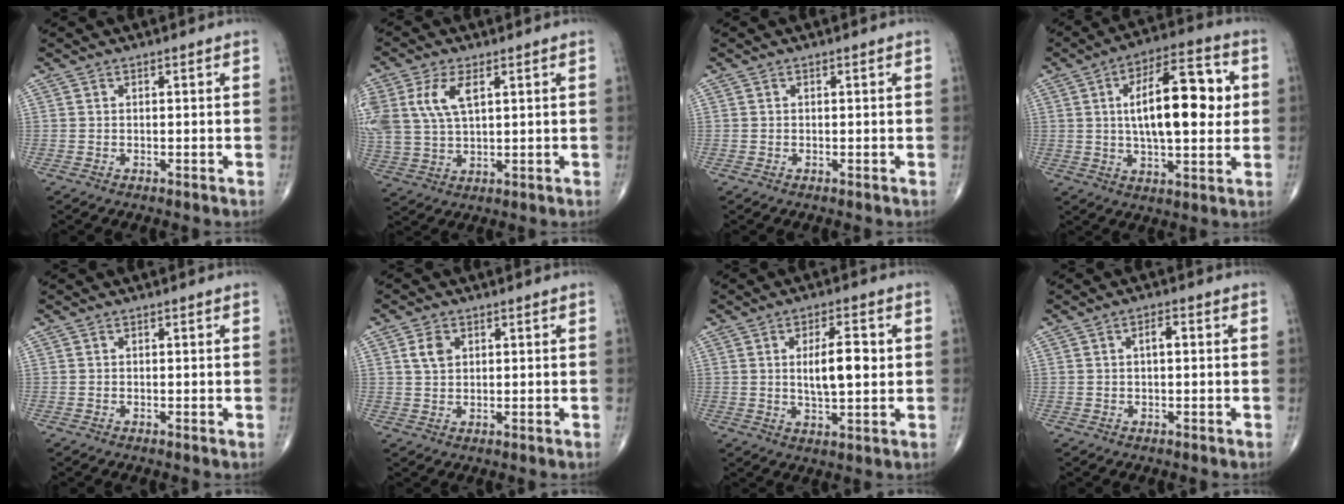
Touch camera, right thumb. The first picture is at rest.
{"total": 11.0, "force": [3.8, 5.9, 8.5], "torque": [-0.197, 0.001, 0.082]}
{"total": 0.0}
{"total": 18.1, "force": [2.7, 7.5, 16.2], "torque": [-0.235, 0.012, 0.038]}
{"total": 0.0}
{"total": 3.5, "force": [1.2, 2.5, 2.2], "torque": [-0.033, -0.001, 0.025]}
{"total": 8.5, "force": [1.2, 3.1, 7.8], "torque": [-0.123, -0.004, 0.023]}
{"total": 2.3, "force": [0.4, 1.0, 2.0], "torque": [-0.033, 0.007, 0.004]}